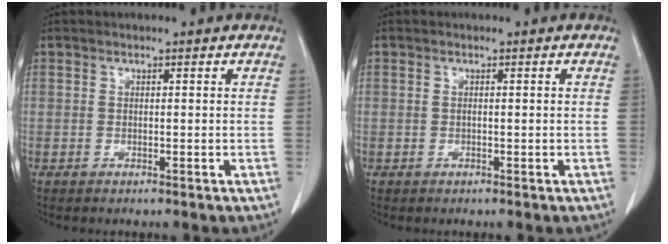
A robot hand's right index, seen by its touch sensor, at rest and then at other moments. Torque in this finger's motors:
{"motor_torque": [0.01, 0.02, 0.06, -0.01]}